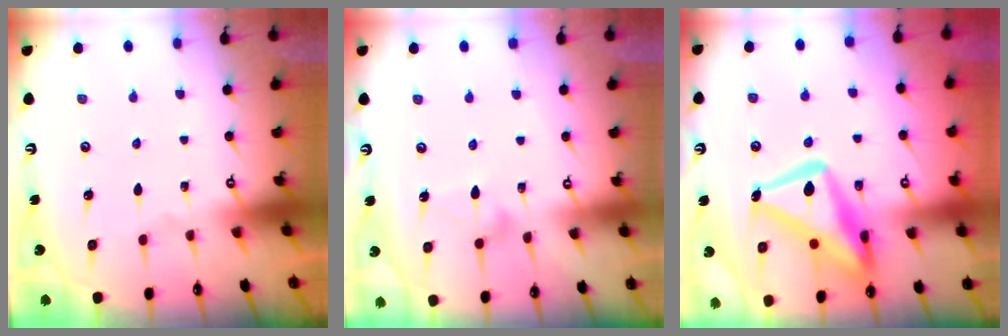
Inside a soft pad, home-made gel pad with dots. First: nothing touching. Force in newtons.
{"total": 9.8, "press": 9.7, "slide": 0.5}
{"total": 18.6, "press": 18.6, "slide": 1.6}